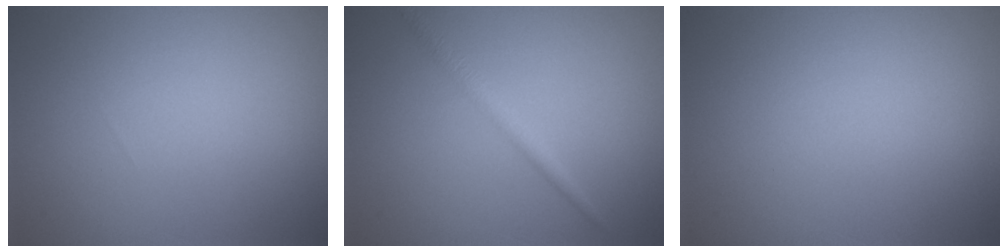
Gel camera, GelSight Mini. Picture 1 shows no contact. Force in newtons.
{"total": 1.6, "press": 1.6, "slide": 0.1}
{"total": 0.0}